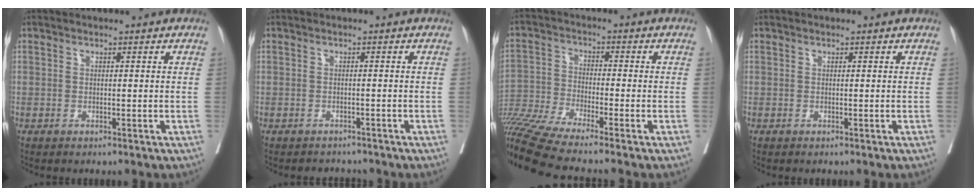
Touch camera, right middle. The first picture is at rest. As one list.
[{"total": 2.3, "force": [-2.1, 0.8, -0.5], "torque": [0.005, -0.002, -0.034]}, {"total": 15.2, "force": [-12.8, -1.4, 8.0], "torque": [-0.166, -0.033, -0.232]}, {"total": 0.0}]